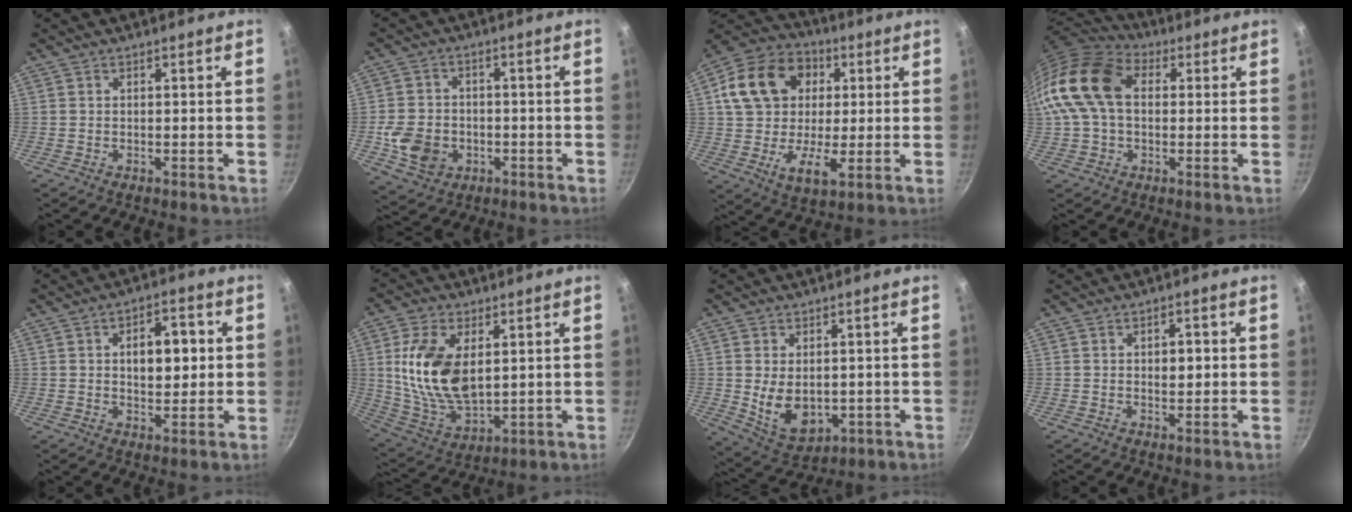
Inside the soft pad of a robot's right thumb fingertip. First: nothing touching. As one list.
[{"total": 9.5, "force": [-2.4, 7.7, 5.1], "torque": [-0.083, 0.015, -0.036]}, {"total": 19.2, "force": [4.3, 14.4, 11.9], "torque": [-0.187, 0.018, 0.064]}, {"total": 16.8, "force": [2.0, 11.6, 12.0], "torque": [-0.220, 0.031, 0.019]}, {"total": 9.0, "force": [1.3, 5.2, 7.3], "torque": [-0.071, 0.005, 0.018]}, {"total": 16.6, "force": [3.2, 9.6, 13.2], "torque": [-0.239, -0.023, 0.074]}, {"total": 9.4, "force": [-0.2, 6.4, 6.9], "torque": [-0.103, -0.015, 0.024]}, {"total": 3.4, "force": [0.4, 1.9, 2.7], "torque": [-0.027, 0.002, 0.005]}]